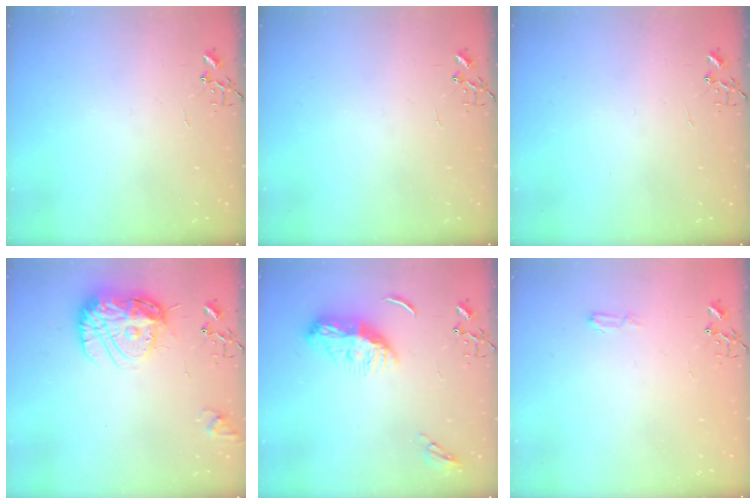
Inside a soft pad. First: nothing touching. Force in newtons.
{"total": 0.0}
{"total": 0.0}
{"total": 16.3, "press": 16.3, "slide": 1.6}
{"total": 12.5, "press": 12.4, "slide": 0.9}
{"total": 6.0, "press": 6.0, "slide": 0.7}